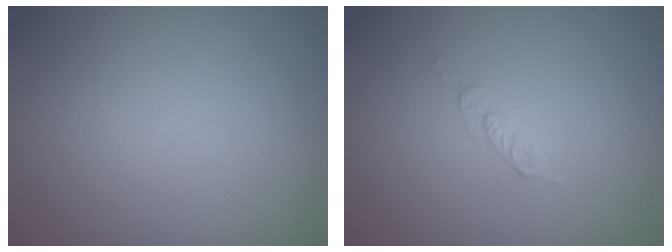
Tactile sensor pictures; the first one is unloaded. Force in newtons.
{"total": 1.4, "press": 1.4, "slide": 0.2}